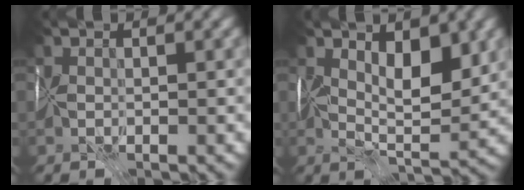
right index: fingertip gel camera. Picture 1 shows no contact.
{"total": 4.2, "force": [1.9, 1.6, 3.4], "torque": [-0.040, -0.014, 0.033]}